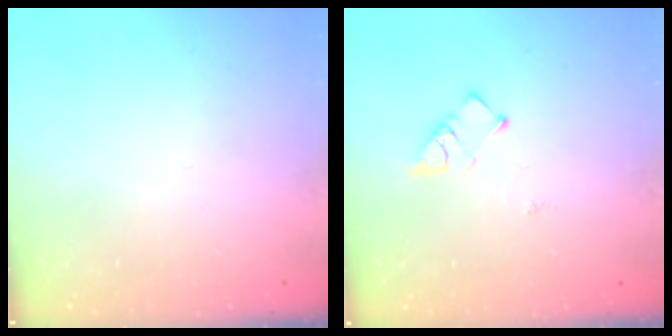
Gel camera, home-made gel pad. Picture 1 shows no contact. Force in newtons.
{"total": 4.3, "press": 4.3, "slide": 0.1}